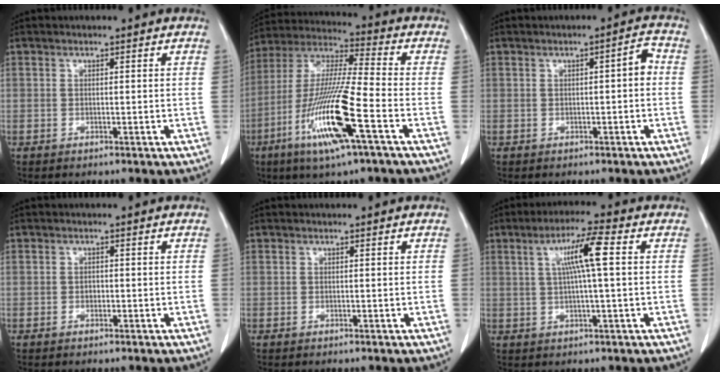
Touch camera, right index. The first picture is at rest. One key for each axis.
{"total": 16.7, "fx": -6.7, "fy": 0.4, "fz": 15.3, "tx": -0.316, "ty": -0.022, "tz": -0.129}
{"total": 2.5, "fx": -0.1, "fy": 0.5, "fz": 2.4, "tx": -0.033, "ty": 0.010, "tz": -0.002}
{"total": 0.6, "fx": -0.2, "fy": 0.5, "fz": 0.4, "tx": -0.007, "ty": 0.002, "tz": -0.003}
{"total": 0.0}
{"total": 7.3, "fx": 1.6, "fy": -0.2, "fz": 7.1, "tx": -0.129, "ty": 0.008, "tz": 0.029}